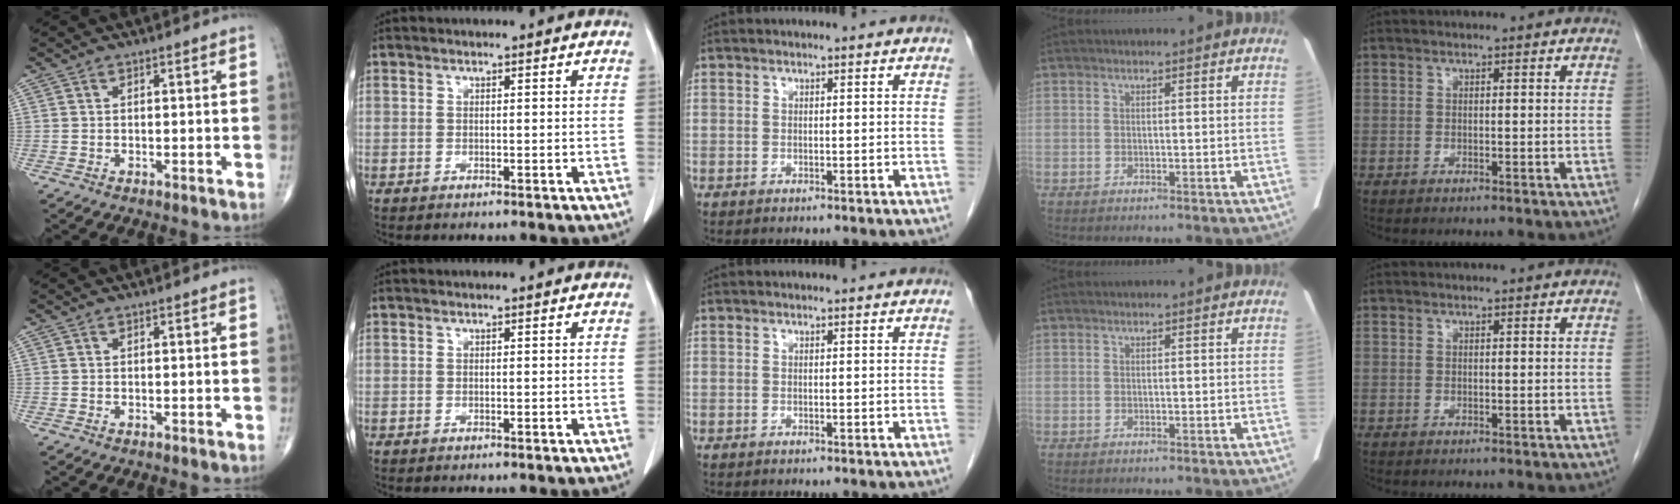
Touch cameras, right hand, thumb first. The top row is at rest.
{}